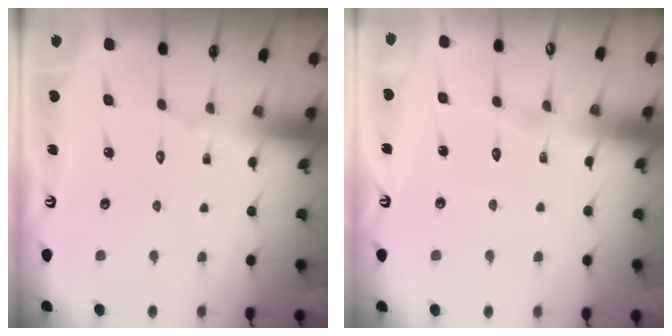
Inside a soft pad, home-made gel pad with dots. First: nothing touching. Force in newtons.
{"total": 5.4, "press": 5.4, "slide": 0.5}